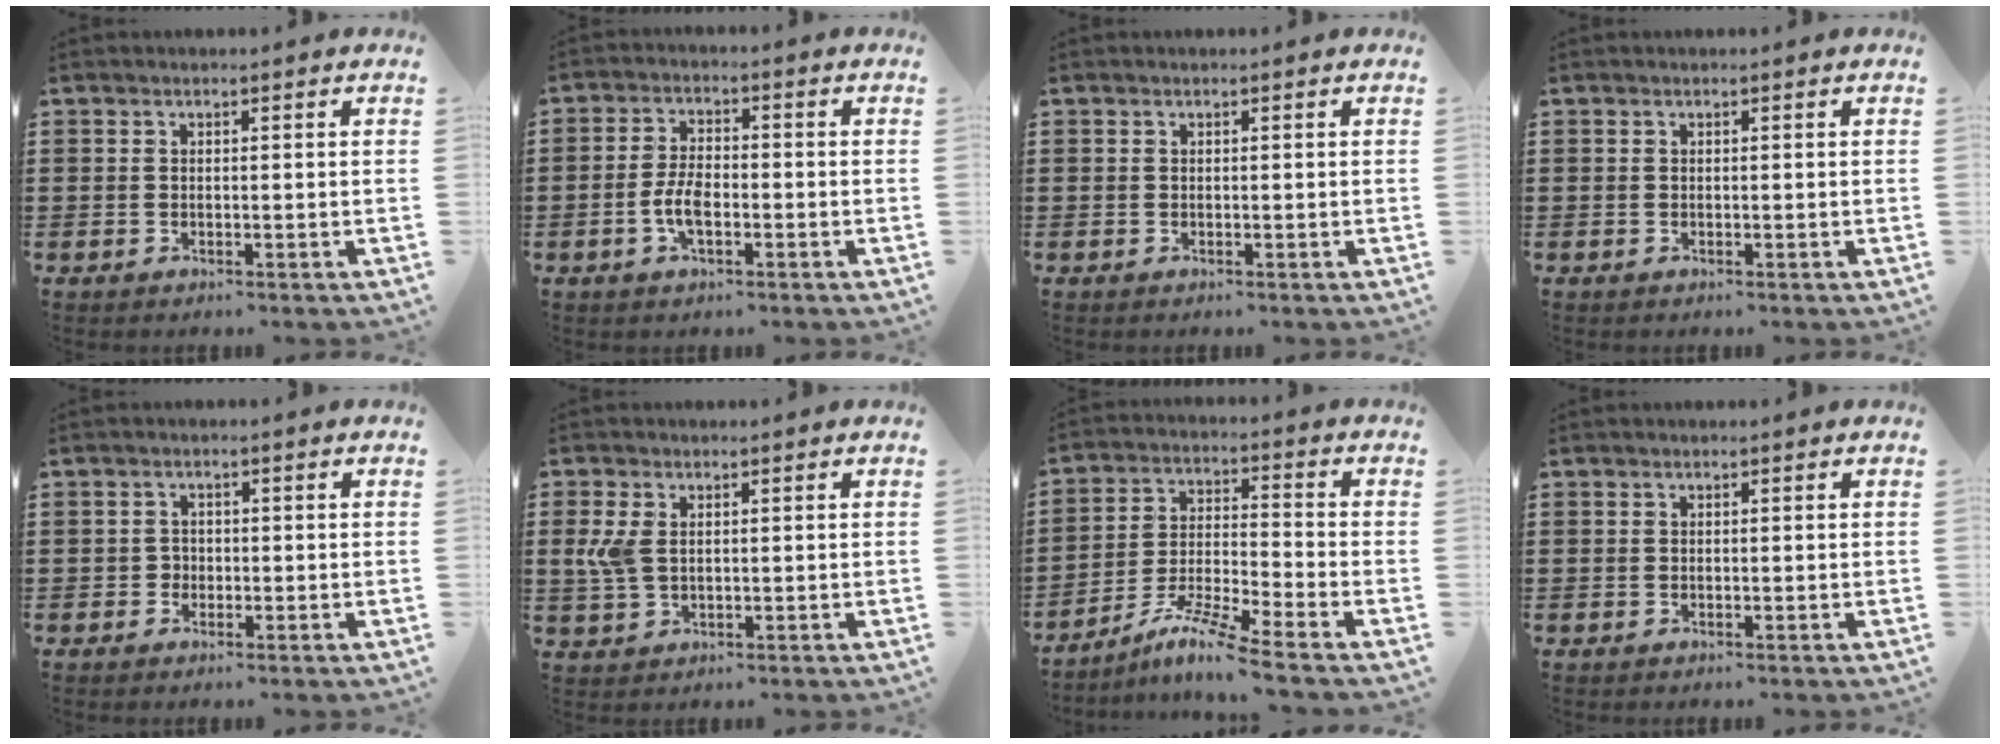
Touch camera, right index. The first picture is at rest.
{"total": 5.0, "force": [-1.5, 2.2, 4.2], "torque": [-0.101, -0.003, -0.033]}
{"total": 0.0}
{"total": 0.0}
{"total": 1.4, "force": [-0.6, 1.2, 0.3], "torque": [-0.010, 0.002, -0.014]}
{"total": 4.4, "force": [0.7, 2.6, 3.6], "torque": [-0.096, 0.000, 0.005]}
{"total": 7.7, "force": [-6.2, -0.3, 4.6], "torque": [-0.102, -0.018, -0.126]}
{"total": 0.0}